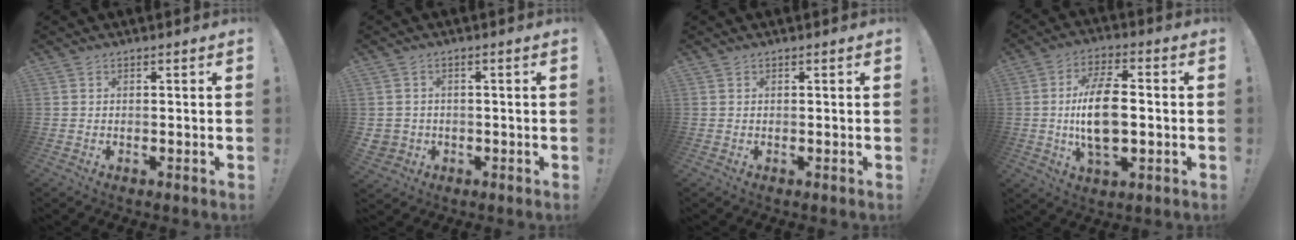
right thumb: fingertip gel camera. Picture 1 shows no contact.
{"total": 3.0, "force": [-0.1, 2.9, 0.7], "torque": [-0.015, -0.002, -0.001]}
{"total": 0.0}
{"total": 14.2, "force": [-0.6, 7.0, 12.3], "torque": [-0.234, -0.003, -0.018]}